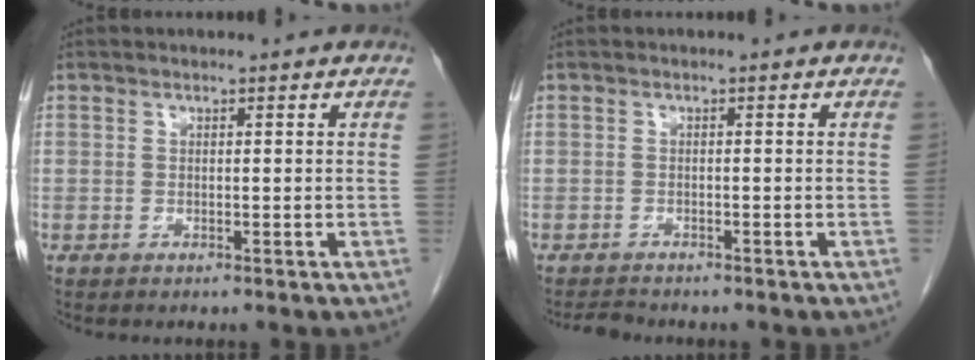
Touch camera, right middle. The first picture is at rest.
{"total": 1.5, "force": [-1.5, 0.2, 0.1], "torque": [-0.008, -0.008, -0.021]}